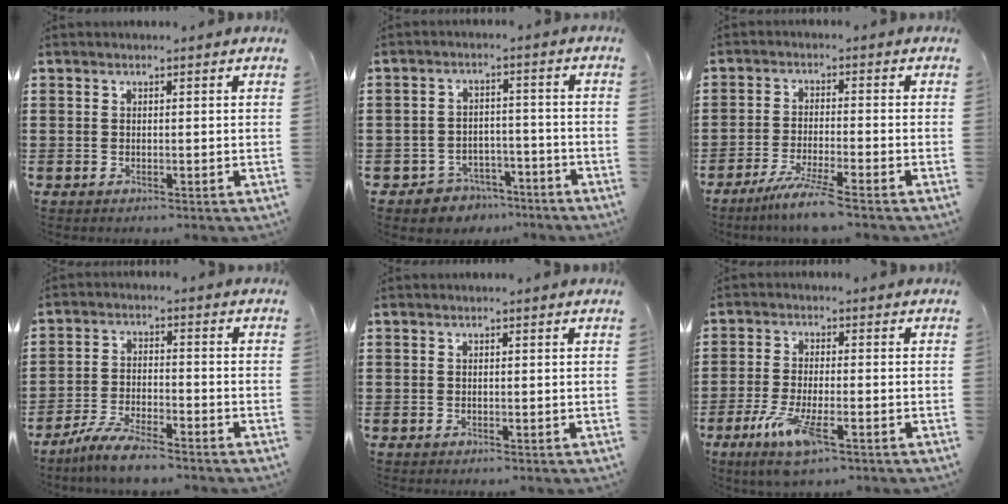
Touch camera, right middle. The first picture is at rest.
{"total": 4.1, "force": [-3.8, 1.5, -0.1], "torque": [-0.009, 0.008, -0.080]}
{"total": 5.2, "force": [-4.3, -0.3, 2.9], "torque": [-0.066, -0.019, -0.082]}
{"total": 5.7, "force": [-5.1, 0.5, 2.5], "torque": [-0.060, -0.005, -0.101]}
{"total": 0.0}
{"total": 7.2, "force": [-3.6, 1.8, 5.9], "torque": [-0.124, -0.014, -0.065]}